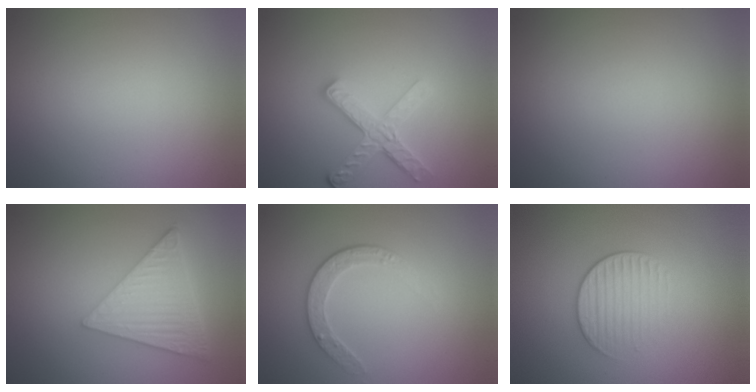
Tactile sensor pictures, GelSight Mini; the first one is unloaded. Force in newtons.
{"total": 4.2, "press": 3.3, "slide": 2.7}
{"total": 0.0}
{"total": 6.6, "press": 4.6, "slide": 4.7}
{"total": 2.2, "press": 1.6, "slide": 1.5}
{"total": 2.0, "press": 1.4, "slide": 1.4}